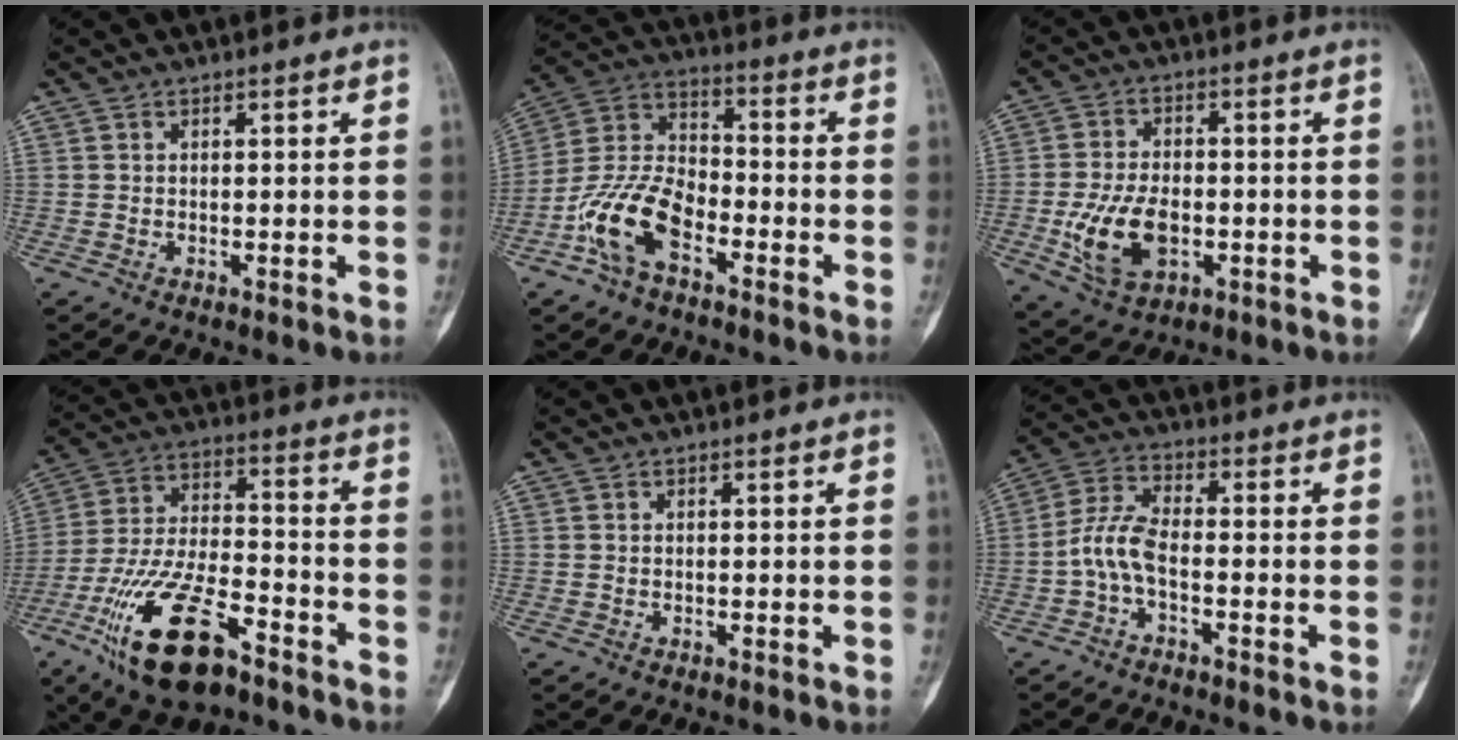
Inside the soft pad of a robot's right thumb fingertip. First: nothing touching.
{"total": 13.1, "force": [-6.0, 7.2, 9.1], "torque": [-0.178, 0.046, -0.121]}
{"total": 11.4, "force": [-2.7, 7.0, 8.6], "torque": [-0.153, 0.005, -0.038]}
{"total": 19.2, "force": [-10.7, 7.5, 14.0], "torque": [-0.277, 0.052, -0.192]}
{"total": 0.0}
{"total": 6.4, "force": [-2.1, 2.7, 5.4], "torque": [-0.119, 0.028, -0.051]}